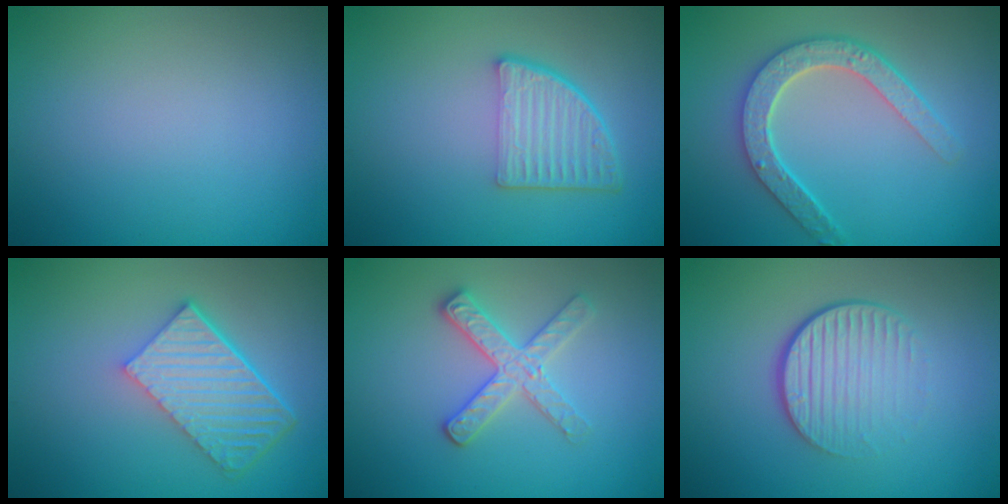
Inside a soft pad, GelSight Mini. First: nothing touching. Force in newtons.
{"total": 4.7, "press": 3.3, "slide": 3.3}
{"total": 4.5, "press": 3.7, "slide": 2.6}
{"total": 6.1, "press": 4.2, "slide": 4.4}
{"total": 3.0, "press": 2.8, "slide": 1.0}
{"total": 4.4, "press": 2.7, "slide": 3.5}